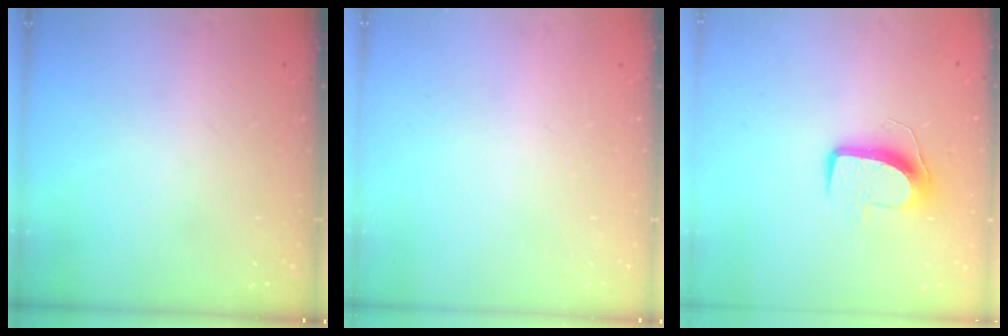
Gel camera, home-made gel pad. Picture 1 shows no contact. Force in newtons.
{"total": 0.0}
{"total": 11.0, "press": 11.0, "slide": 0.9}